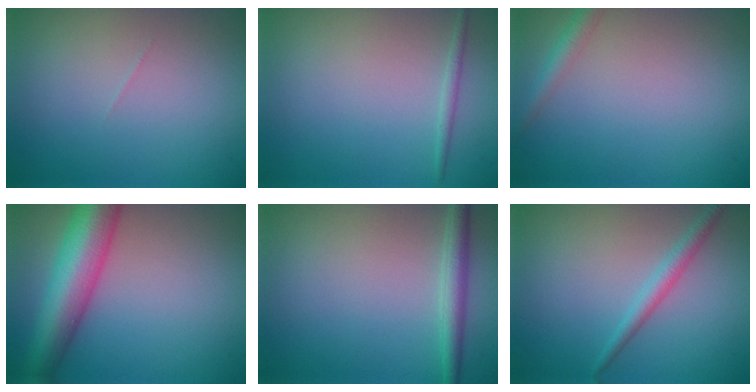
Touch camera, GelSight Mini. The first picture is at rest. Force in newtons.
{"total": 0.8, "press": 0.8, "slide": 0.0}
{"total": 1.8, "press": 1.8, "slide": 0.0}
{"total": 9.1, "press": 9.1, "slide": 0.2}
{"total": 2.2, "press": 2.2, "slide": 0.0}
{"total": 1.8, "press": 1.8, "slide": 0.1}